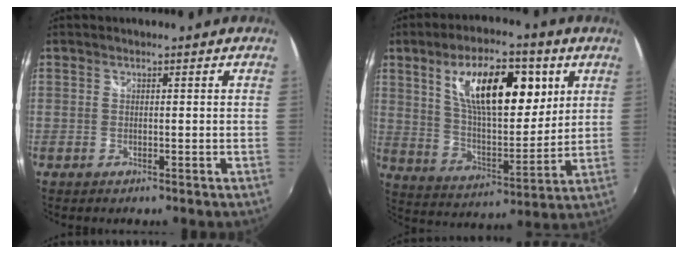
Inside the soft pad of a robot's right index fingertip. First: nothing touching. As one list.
[{"total": 18.6, "force": [7.2, 7.8, 15.2], "torque": [-0.248, 0.007, 0.125]}]